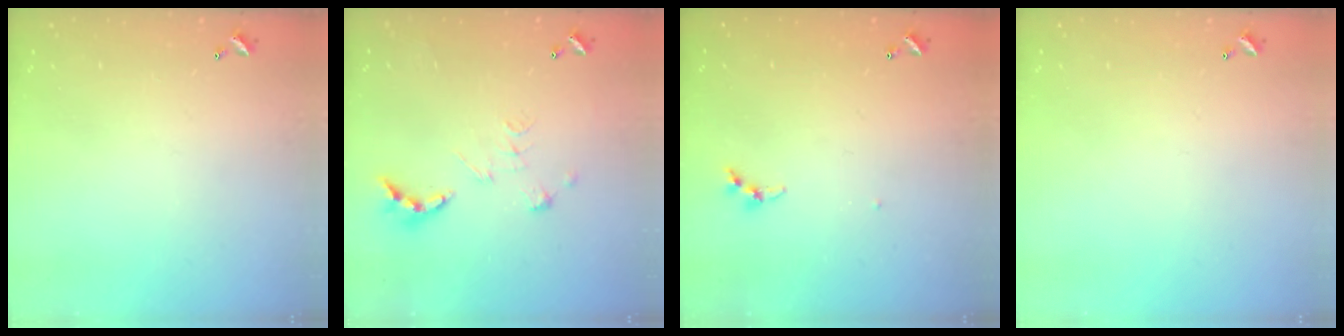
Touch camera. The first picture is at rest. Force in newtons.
{"total": 2.7, "press": 2.2, "slide": 1.5}
{"total": 3.5, "press": 3.4, "slide": 0.4}
{"total": 0.0}